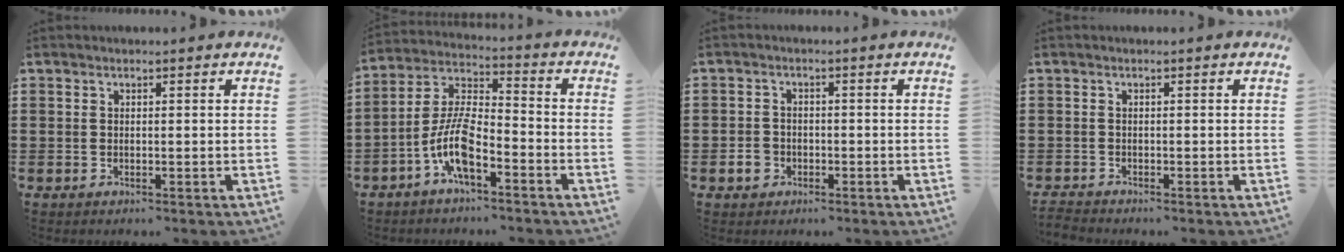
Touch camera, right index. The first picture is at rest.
{"total": 8.9, "force": [-4.6, 3.1, 7.0], "torque": [-0.171, -0.007, -0.093]}
{"total": 2.6, "force": [-1.2, 2.1, 1.1], "torque": [-0.032, -0.004, -0.026]}
{"total": 0.7, "force": [-0.7, -0.1, 0.0], "torque": [-0.001, 0.001, -0.015]}